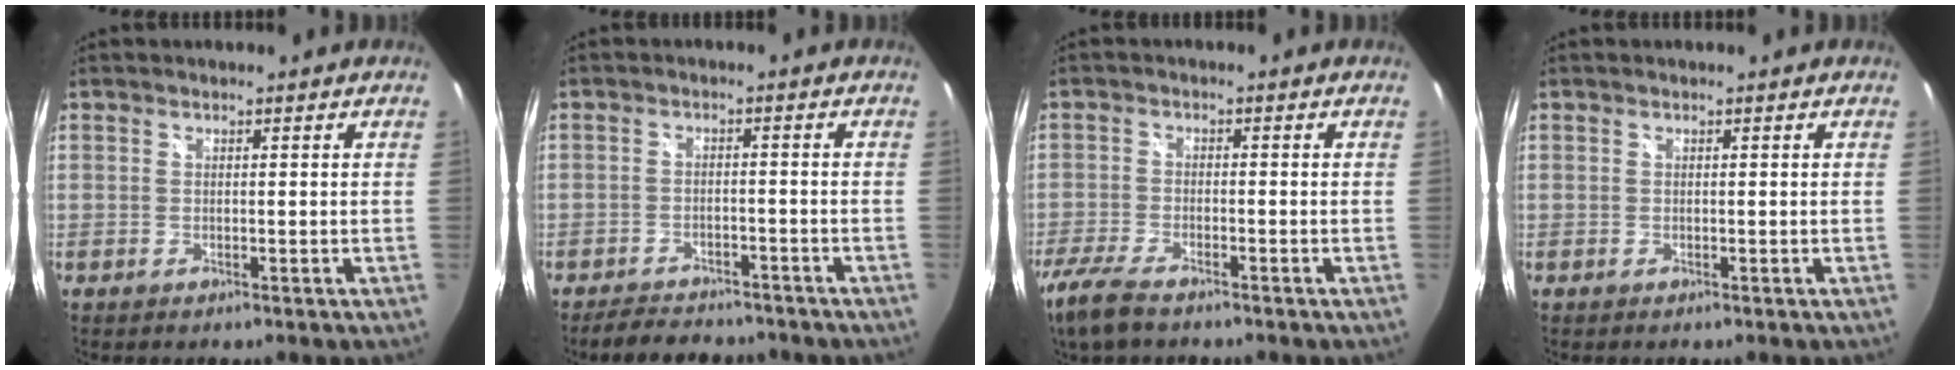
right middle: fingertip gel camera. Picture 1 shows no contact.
{"total": 7.7, "force": [-6.7, 2.9, 2.5], "torque": [-0.062, 0.006, -0.094]}
{"total": 8.3, "force": [-6.4, 2.2, 4.8], "torque": [-0.132, -0.029, -0.125]}
{"total": 0.0}